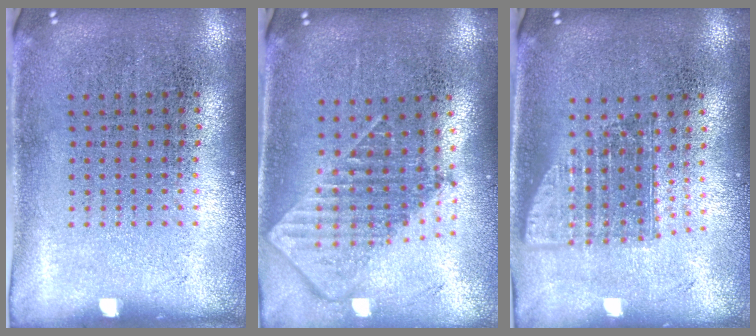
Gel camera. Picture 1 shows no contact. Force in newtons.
{"total": 1.9, "press": 1.5, "slide": 1.2}
{"total": 1.5, "press": 1.1, "slide": 0.9}